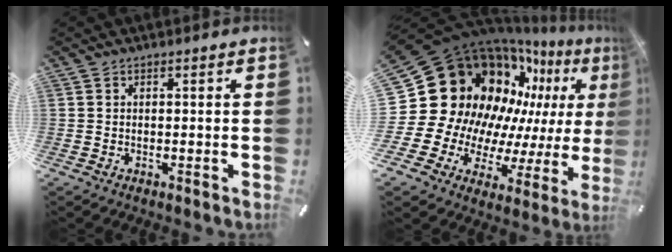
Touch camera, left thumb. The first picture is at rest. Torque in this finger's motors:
{"motor_torque": [0.97, 1.69, 1.63, 0.32, 0.13]}